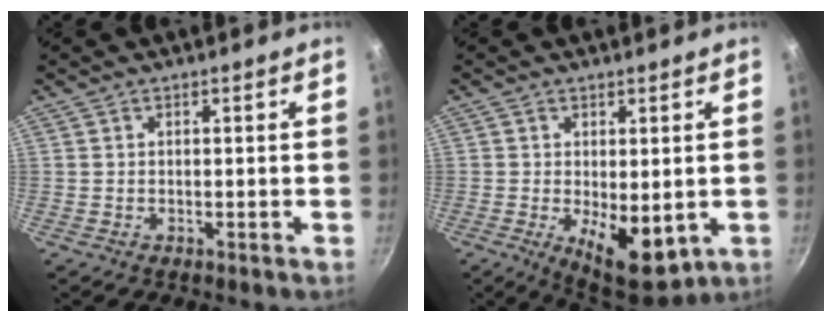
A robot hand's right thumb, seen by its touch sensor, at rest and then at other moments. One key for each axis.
{"total": 10.2, "fx": -1.8, "fy": 4.8, "fz": 8.8, "tx": -0.108, "ty": -0.013, "tz": -0.011}